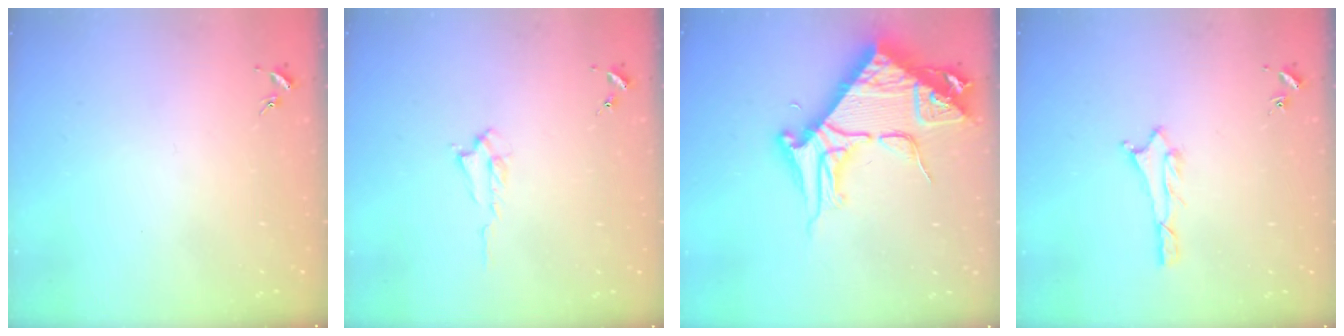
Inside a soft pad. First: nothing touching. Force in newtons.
{"total": 1.3, "press": 1.3, "slide": 0.3}
{"total": 10.9, "press": 10.9, "slide": 1.1}
{"total": 1.0, "press": 1.0, "slide": 0.1}